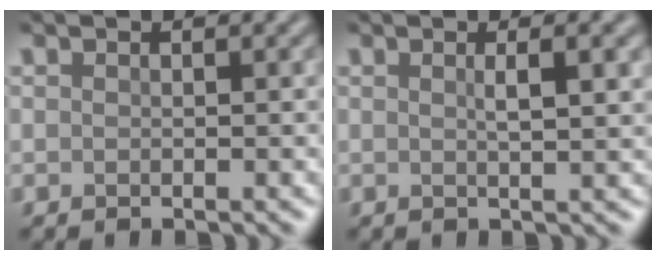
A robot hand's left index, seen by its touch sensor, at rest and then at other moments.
{"total": 3.3, "force": [0.8, 0.9, 3.1], "torque": [-0.037, 0.005, 0.010]}